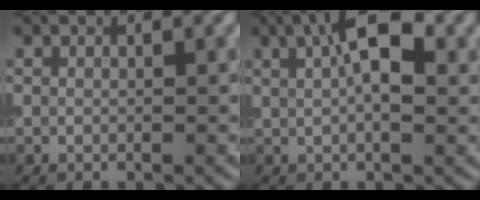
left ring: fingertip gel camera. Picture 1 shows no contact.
{"total": 5.9, "force": [2.1, 2.1, 5.1], "torque": [-0.078, 0.010, 0.026]}